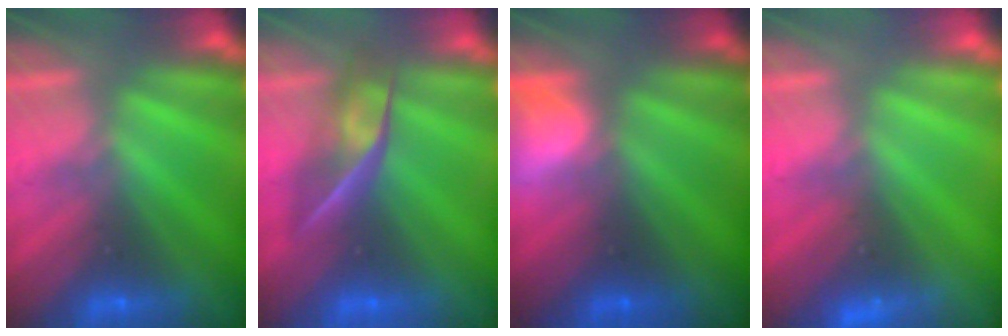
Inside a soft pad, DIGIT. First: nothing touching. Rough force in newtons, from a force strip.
{"total": 2.6}
{"total": 2.6}
{"total": 2.3}